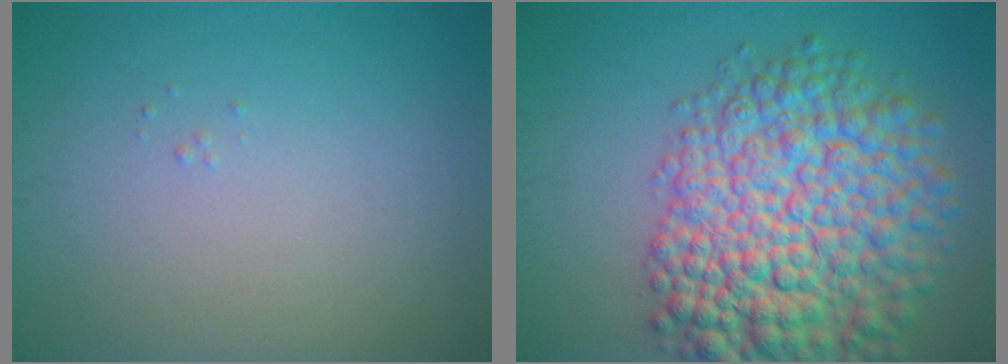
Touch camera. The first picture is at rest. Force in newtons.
{"total": 12.1, "press": 12.1, "slide": 0.4}